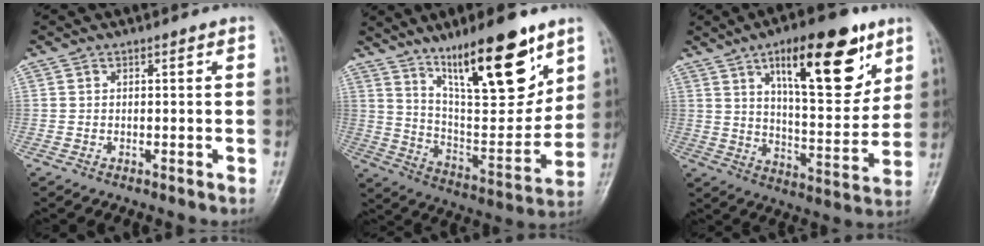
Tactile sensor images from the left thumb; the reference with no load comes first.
{"total": 20.8, "force": [12.7, 6.2, 15.3], "torque": [-0.201, -0.070, 0.222]}
{"total": 20.0, "force": [10.1, 7.6, 15.5], "torque": [-0.189, -0.044, 0.161]}